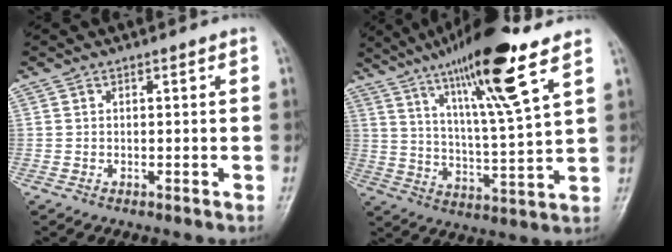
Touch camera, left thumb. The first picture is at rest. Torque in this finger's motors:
{"motor_torque": [1.18, -0.33, 1.68, -1.11, 0.24]}